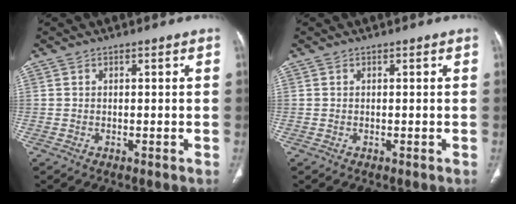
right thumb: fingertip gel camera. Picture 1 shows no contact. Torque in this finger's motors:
{"motor_torque": [-0.03, 0.03, -0.14, 0.11, 0.02]}